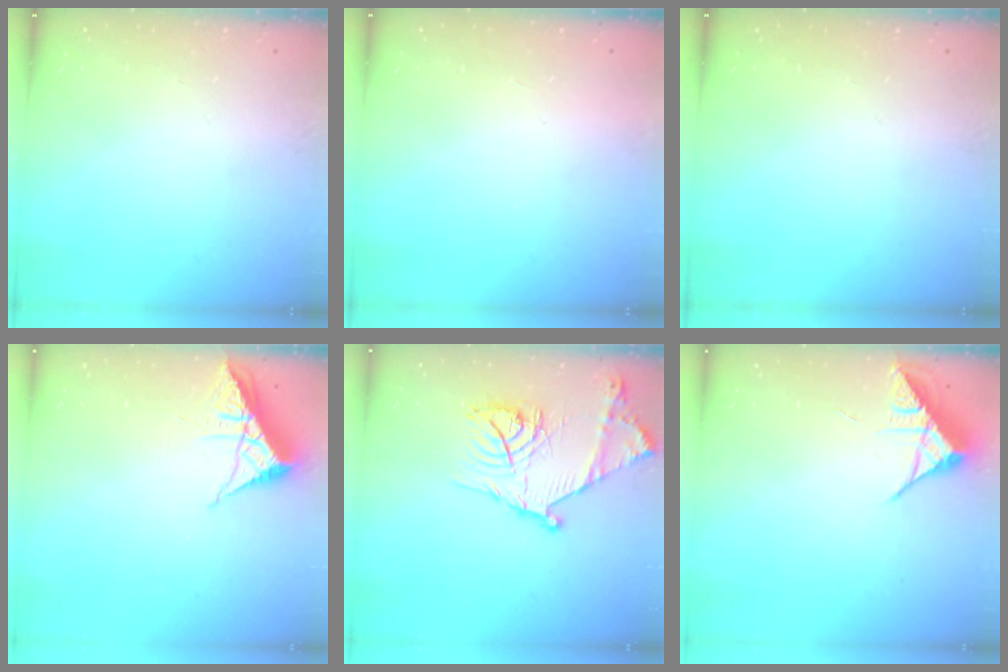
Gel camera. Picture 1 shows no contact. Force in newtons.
{"total": 1.7, "press": 1.6, "slide": 0.1}
{"total": 0.0}
{"total": 6.1, "press": 6.0, "slide": 0.7}
{"total": 19.6, "press": 19.6, "slide": 1.5}
{"total": 7.7, "press": 7.7, "slide": 0.4}